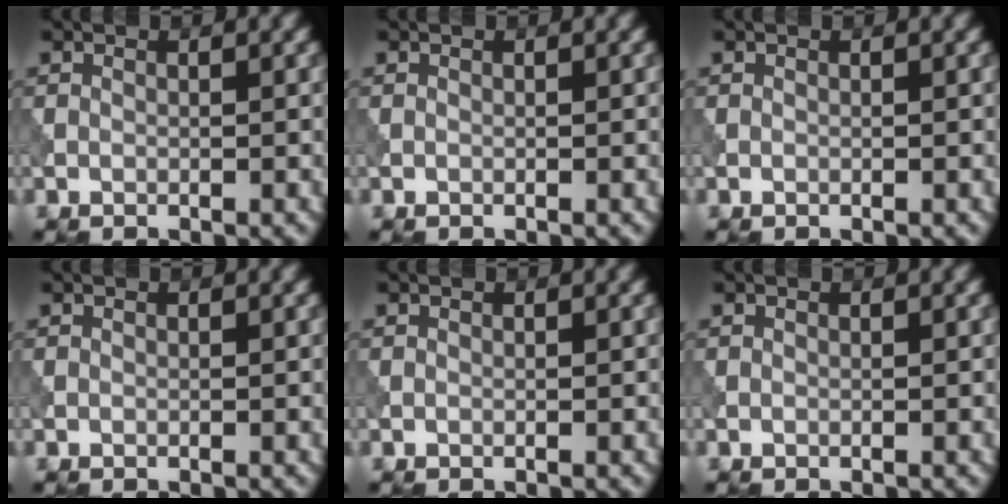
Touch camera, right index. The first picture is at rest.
{"total": 0.0}
{"total": 0.0}
{"total": 0.0}
{"total": 0.0}
{"total": 0.0}